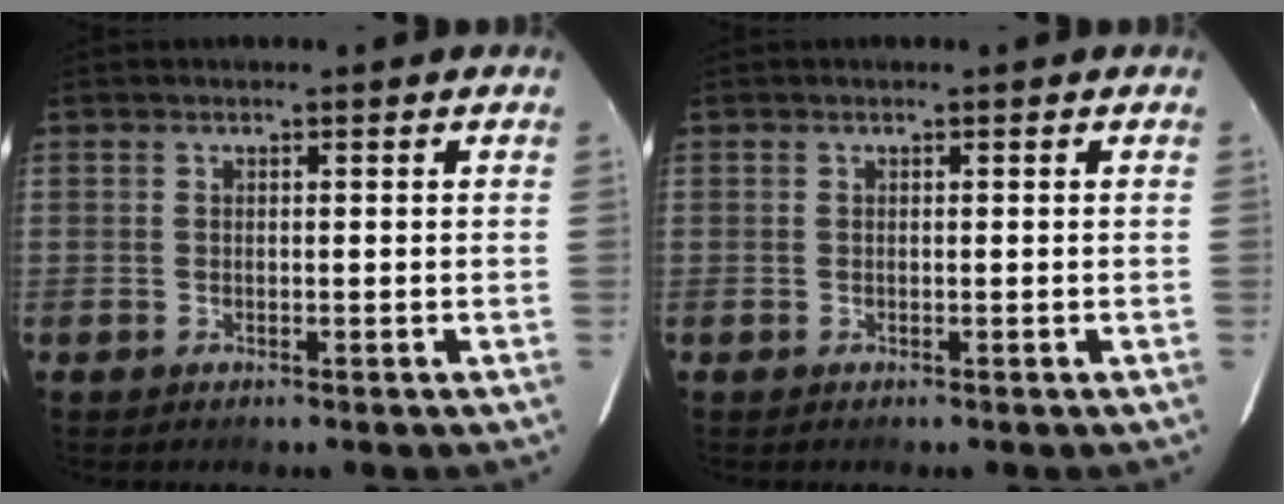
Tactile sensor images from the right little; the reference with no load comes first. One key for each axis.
{"total": 0.0}